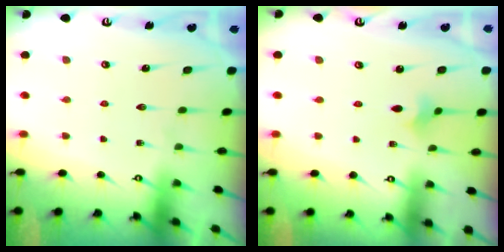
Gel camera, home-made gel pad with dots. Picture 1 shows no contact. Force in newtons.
{"total": 2.0, "press": 2.0, "slide": 0.4}